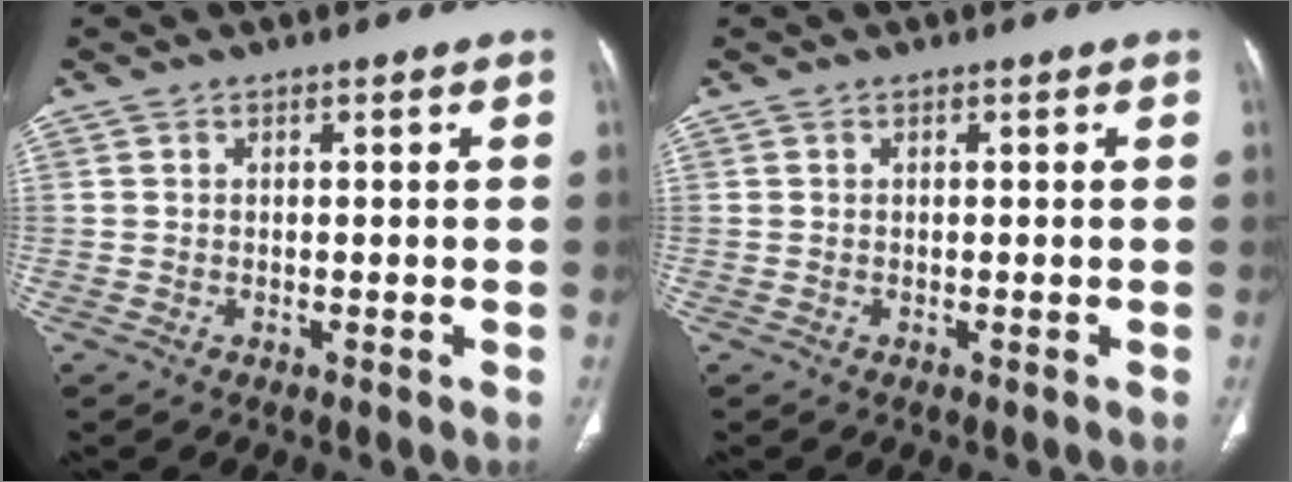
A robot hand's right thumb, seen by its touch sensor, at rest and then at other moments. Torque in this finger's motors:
{"motor_torque": [0.00, 0.00, 0.00, 0.00, 0.00]}